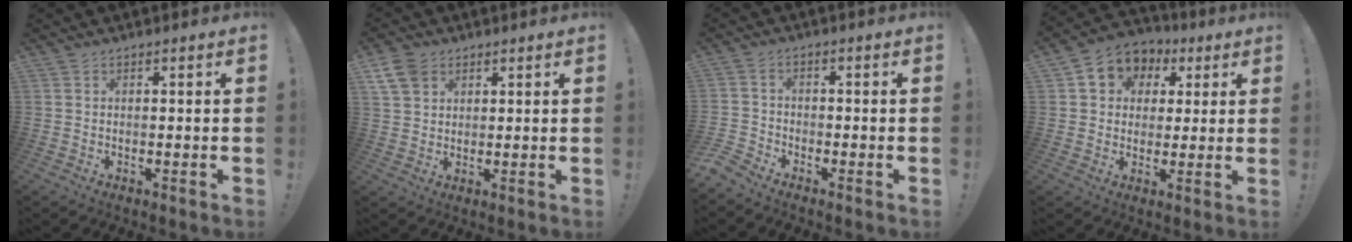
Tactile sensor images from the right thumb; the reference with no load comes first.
{"total": 7.2, "force": [4.1, 5.1, 3.1], "torque": [-0.048, -0.014, 0.081]}
{"total": 4.1, "force": [-3.7, 1.7, 0.8], "torque": [-0.029, 0.008, -0.073]}
{"total": 8.3, "force": [2.2, 7.4, 3.1], "torque": [-0.046, -0.007, 0.048]}